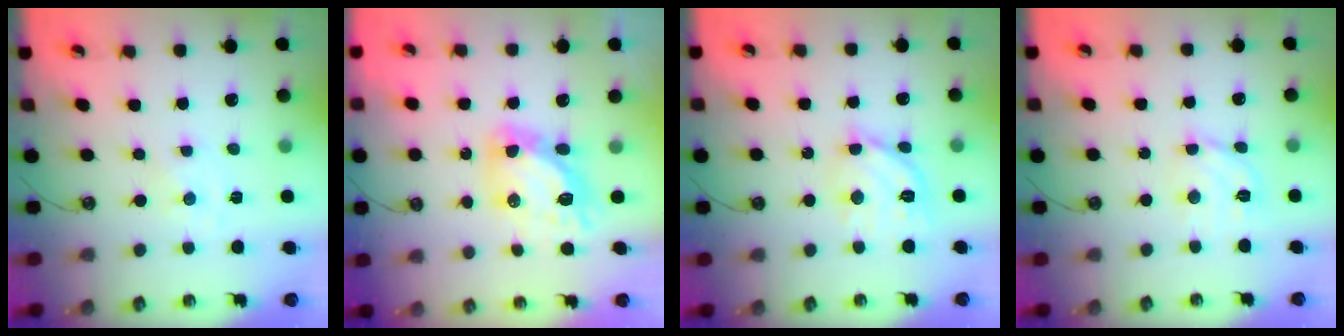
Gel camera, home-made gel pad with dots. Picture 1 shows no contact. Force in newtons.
{"total": 12.6, "press": 12.5, "slide": 1.6}
{"total": 13.2, "press": 13.2, "slide": 1.0}
{"total": 10.0, "press": 10.0, "slide": 1.1}